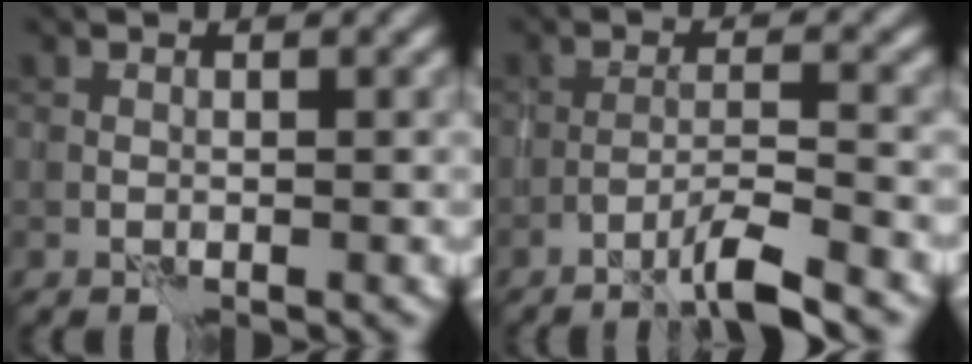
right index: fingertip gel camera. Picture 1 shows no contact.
{"total": 3.8, "force": [-2.7, 0.1, 2.6], "torque": [-0.041, 0.011, -0.059]}